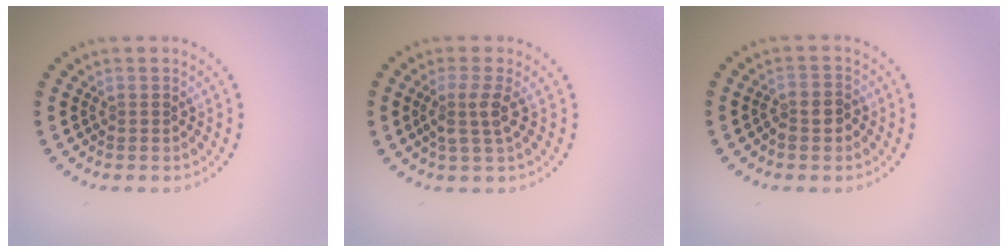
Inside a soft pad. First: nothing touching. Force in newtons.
{"total": 2.3, "press": 1.9, "slide": 1.3}
{"total": 2.1, "press": 1.9, "slide": 0.9}